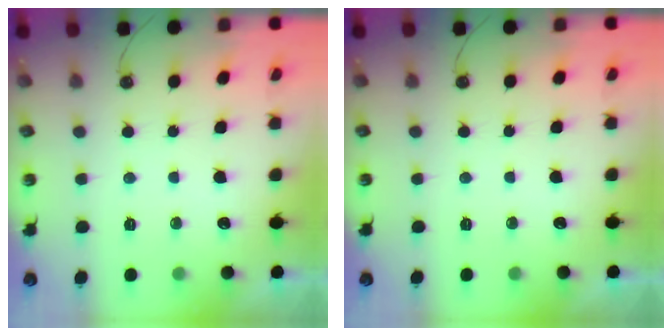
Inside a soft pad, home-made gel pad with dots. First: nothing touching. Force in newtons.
{"total": 0.0}